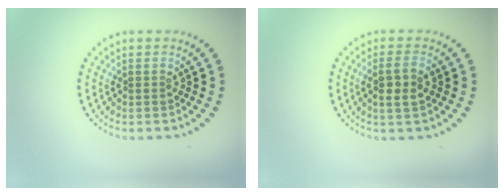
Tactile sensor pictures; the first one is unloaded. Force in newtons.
{"total": 2.5, "press": 2.3, "slide": 1.1}